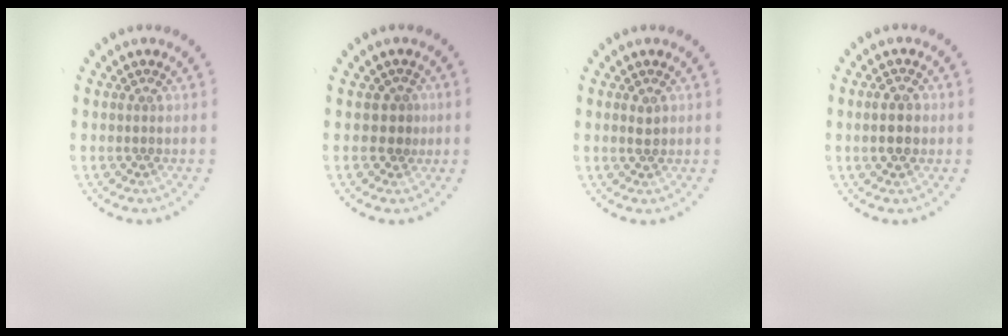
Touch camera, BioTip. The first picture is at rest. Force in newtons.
{"total": 1.7, "press": 1.4, "slide": 0.9}
{"total": 1.1, "press": 1.1, "slide": 0.2}
{"total": 2.2, "press": 2.2, "slide": 0.0}